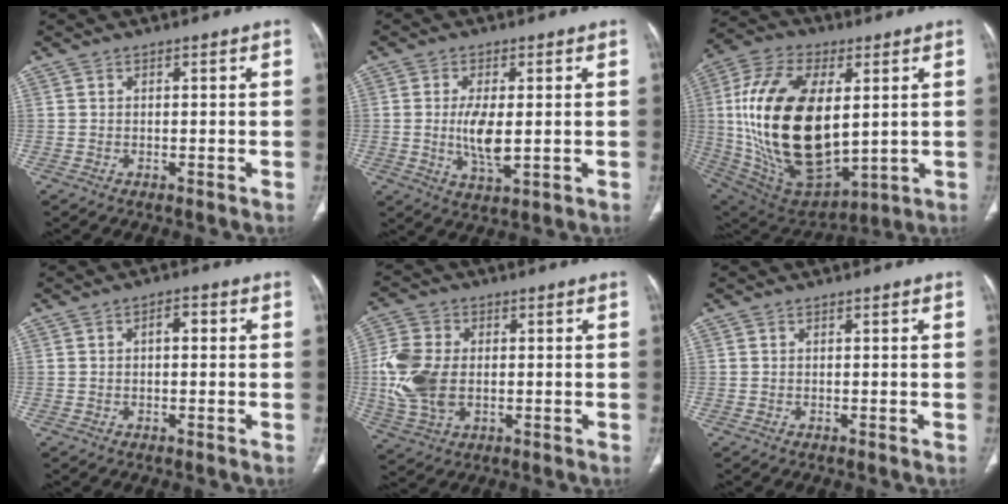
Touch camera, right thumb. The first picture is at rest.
{"total": 7.0, "force": [0.0, 2.7, 6.4], "torque": [-0.126, -0.017, 0.003]}
{"total": 27.8, "force": [2.4, 14.8, 23.4], "torque": [-0.451, -0.019, 0.059]}
{"total": 2.6, "force": [0.4, 1.4, 2.2], "torque": [-0.031, 0.011, 0.003]}
{"total": 11.5, "force": [-0.3, 7.8, 8.5], "torque": [-0.187, 0.002, -0.001]}
{"total": 0.0}